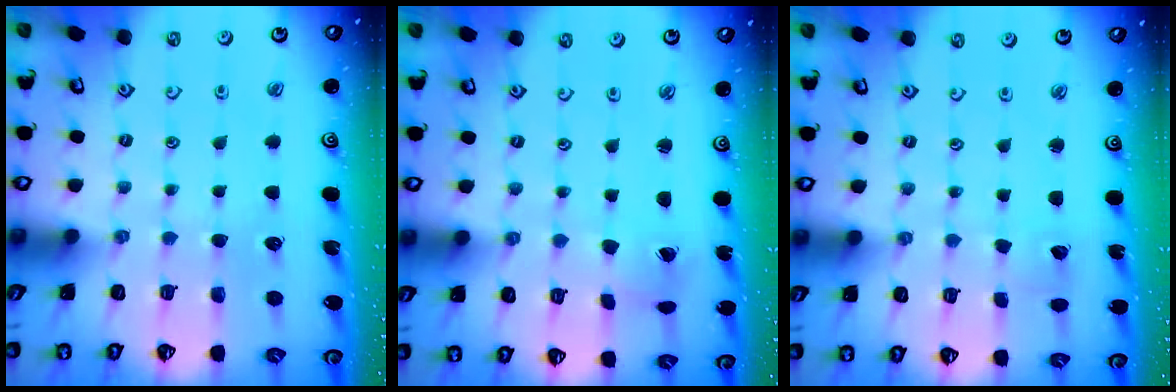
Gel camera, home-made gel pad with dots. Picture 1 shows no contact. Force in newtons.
{"total": 0.7, "press": 0.7, "slide": 0.1}
{"total": 1.9, "press": 1.9, "slide": 0.3}